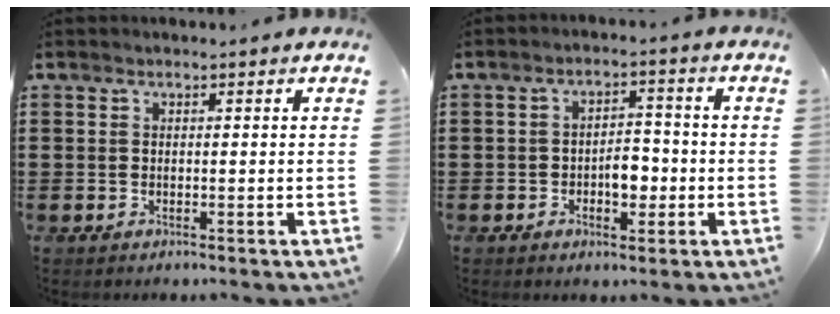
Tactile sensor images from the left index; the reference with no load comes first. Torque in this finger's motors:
{"motor_torque": [1.05, 0.30, 0.29, 0.05]}